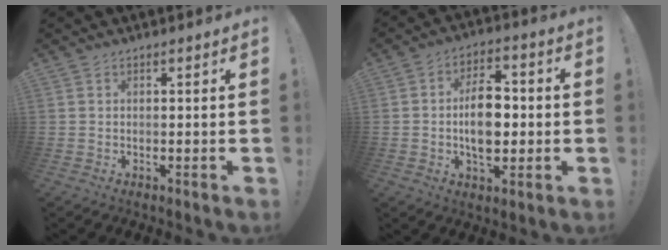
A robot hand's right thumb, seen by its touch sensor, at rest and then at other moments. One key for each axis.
{"total": 12.4, "fx": -0.9, "fy": 7.8, "fz": 9.6, "tx": -0.166, "ty": 0.008, "tz": -0.018}